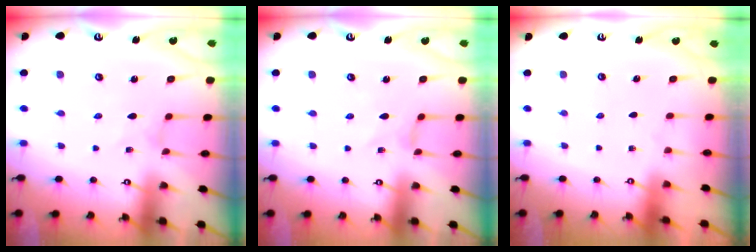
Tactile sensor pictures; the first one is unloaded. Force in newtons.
{"total": 0.0}
{"total": 0.0}